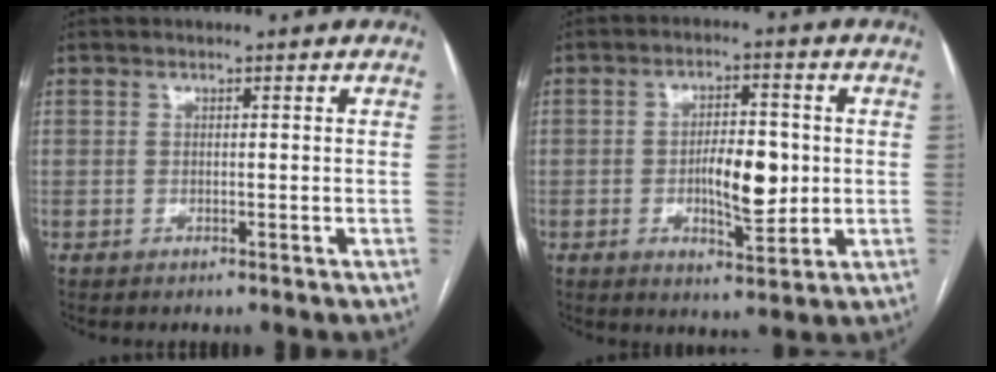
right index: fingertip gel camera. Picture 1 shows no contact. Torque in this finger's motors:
{"motor_torque": [0.37, 0.15, 0.24, 0.06]}